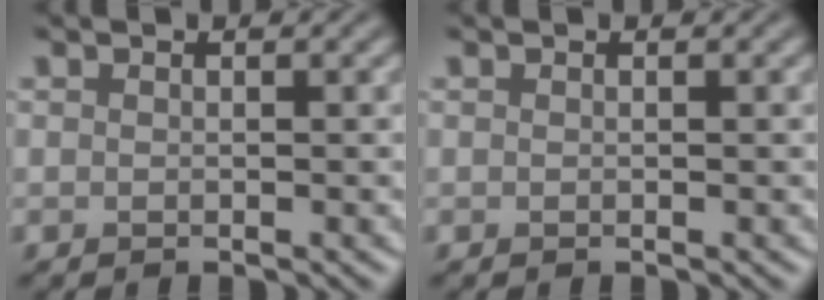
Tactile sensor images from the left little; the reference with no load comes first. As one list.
[{"total": 0.0}]